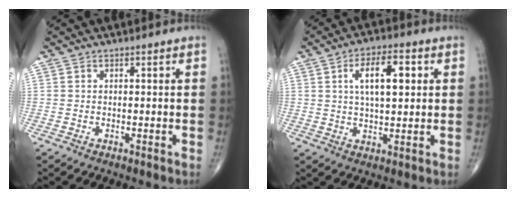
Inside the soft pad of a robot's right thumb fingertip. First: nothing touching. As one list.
[{"total": 9.6, "force": [2.6, 4.1, 8.2], "torque": [-0.122, 0.002, 0.041]}]